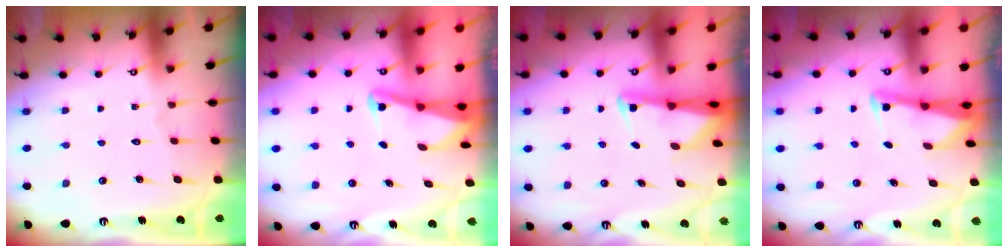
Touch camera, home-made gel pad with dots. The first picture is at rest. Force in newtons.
{"total": 2.2, "press": 2.2, "slide": 0.3}
{"total": 2.4, "press": 2.4, "slide": 0.5}
{"total": 2.8, "press": 2.8, "slide": 0.2}